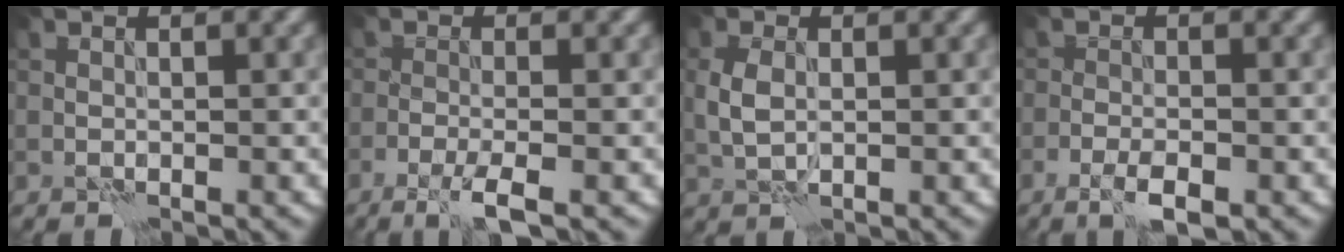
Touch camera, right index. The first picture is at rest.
{"total": 3.2, "force": [-1.8, 0.5, 2.6], "torque": [-0.048, 0.002, -0.043]}
{"total": 2.5, "force": [0.1, 1.6, 2.0], "torque": [-0.051, 0.000, 0.003]}
{"total": 3.0, "force": [-1.7, 0.9, 2.3], "torque": [-0.048, -0.001, -0.034]}